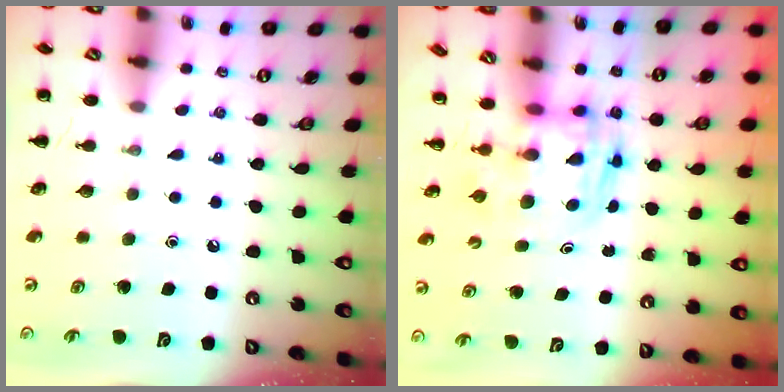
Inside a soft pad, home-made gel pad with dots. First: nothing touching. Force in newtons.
{"total": 2.9, "press": 2.9, "slide": 0.5}